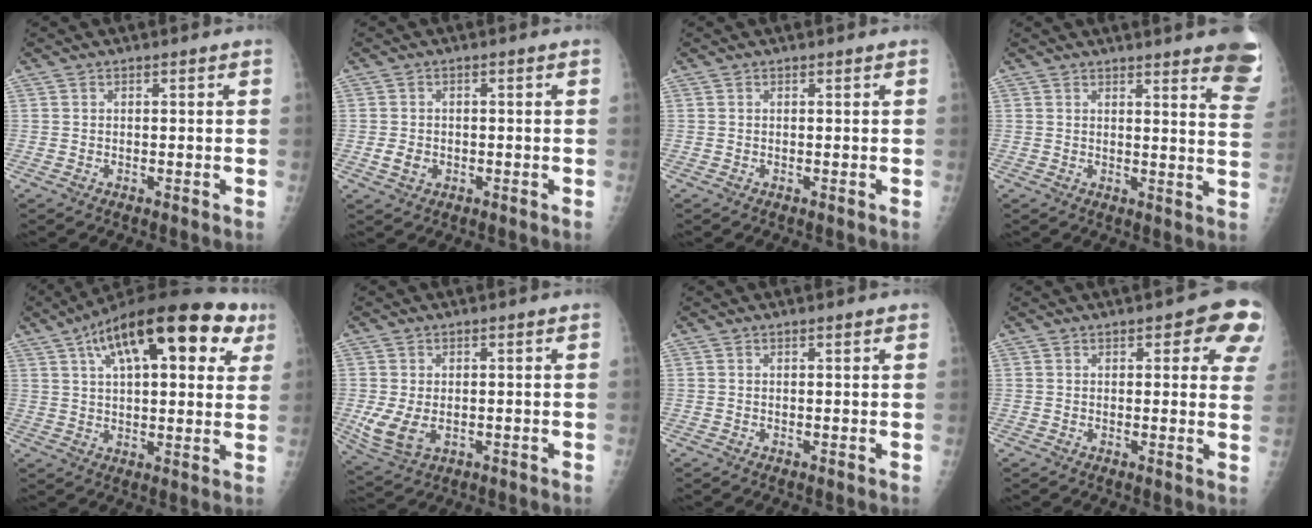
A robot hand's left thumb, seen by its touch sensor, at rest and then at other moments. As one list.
[{"total": 3.1, "force": [-0.9, 2.4, 1.7], "torque": [-0.026, 0.005, -0.011]}, {"total": 0.0}, {"total": 13.1, "force": [10.1, 1.9, 8.2], "torque": [-0.067, -0.064, 0.098]}, {"total": 25.1, "force": [11.3, 10.5, 19.8], "torque": [-0.277, 0.019, 0.165]}, {"total": 6.9, "force": [-1.1, 4.3, 5.3], "torque": [-0.111, -0.006, -0.009]}, {"total": 1.2, "force": [0.7, 0.2, 0.9], "torque": [-0.013, 0.001, 0.008]}, {"total": 9.5, "force": [4.4, 3.7, 7.6], "torque": [-0.046, -0.011, 0.043]}]